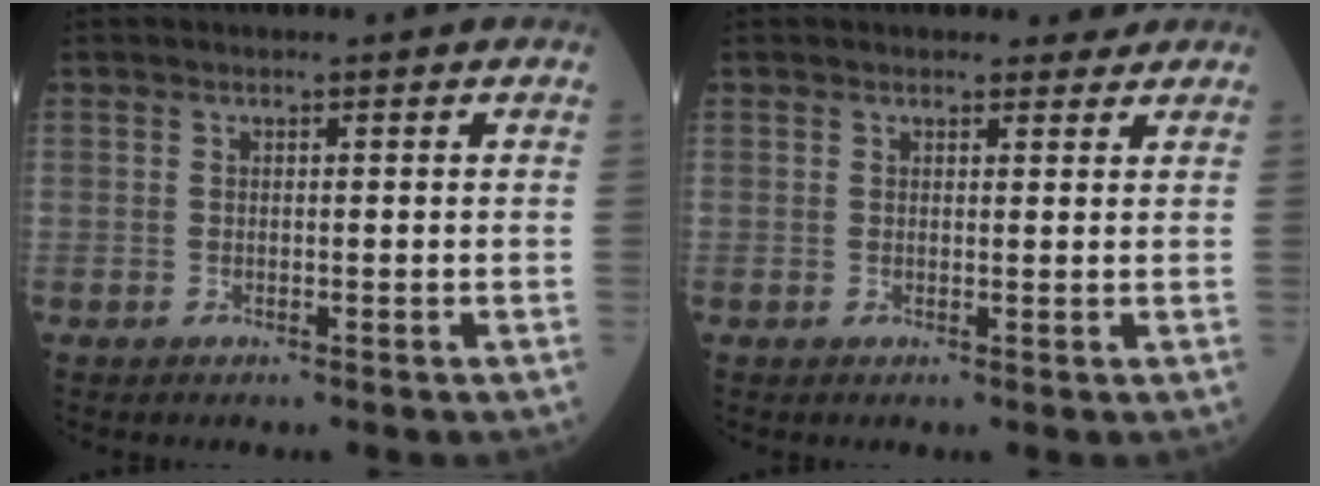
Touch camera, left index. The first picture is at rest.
{"total": 2.1, "force": [1.9, 0.9, 0.3], "torque": [-0.002, 0.000, 0.022]}